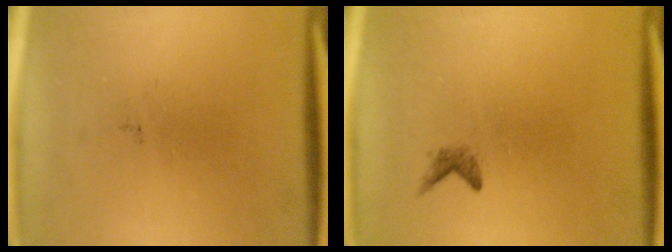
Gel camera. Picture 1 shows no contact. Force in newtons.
{"total": 0.9}